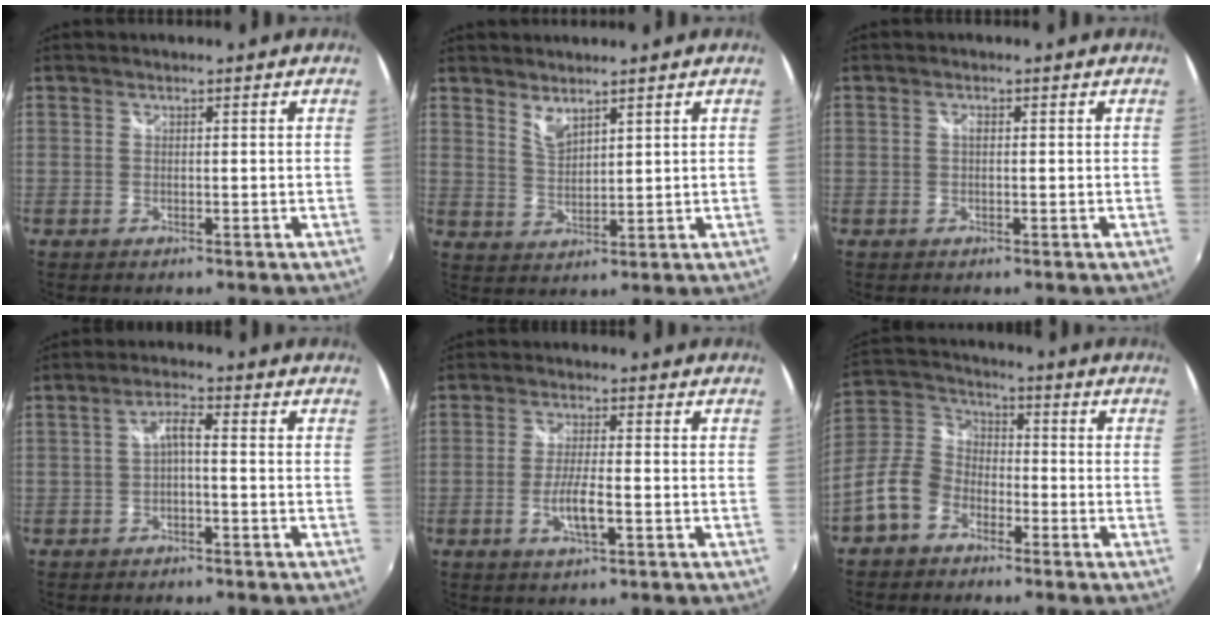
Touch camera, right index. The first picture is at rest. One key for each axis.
{"total": 3.7, "fx": 3.1, "fy": 1.0, "fz": 1.8, "tx": -0.030, "ty": -0.004, "tz": 0.055}
{"total": 0.7, "fx": 0.0, "fy": 0.4, "fz": 0.6, "tx": -0.011, "ty": 0.002, "tz": -0.002}
{"total": 3.0, "fx": -1.0, "fy": 0.7, "fz": 2.8, "tx": -0.056, "ty": 0.008, "tz": -0.018}
{"total": 5.2, "fx": -1.8, "fy": 0.9, "fz": 4.8, "tx": -0.097, "ty": -0.006, "tz": -0.034}
{"total": 11.0, "fx": -6.1, "fy": 7.9, "fz": 4.8, "tx": -0.120, "ty": 0.028, "tz": -0.125}